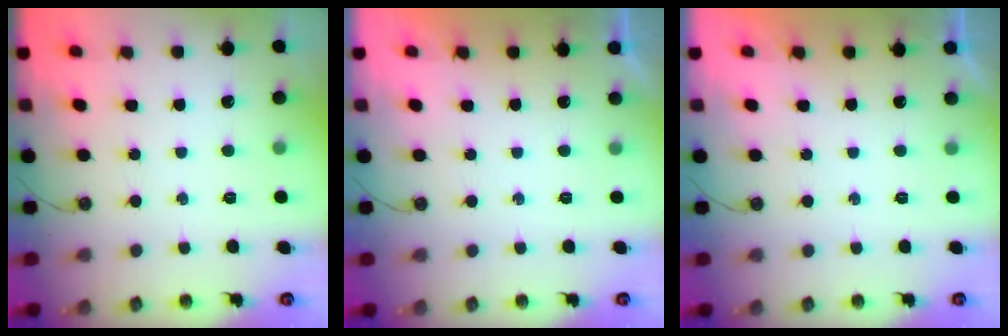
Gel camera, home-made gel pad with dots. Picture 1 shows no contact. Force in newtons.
{"total": 0.0}
{"total": 0.0}